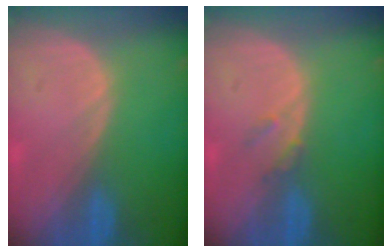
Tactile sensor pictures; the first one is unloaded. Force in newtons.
{"total": 1.6, "press": 1.6, "slide": 0.2}